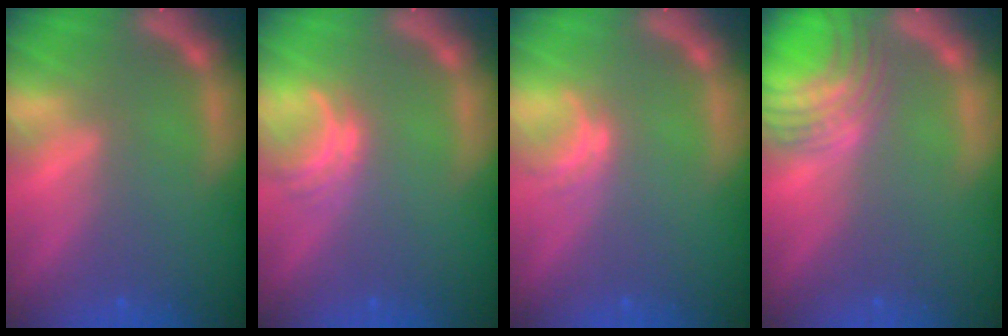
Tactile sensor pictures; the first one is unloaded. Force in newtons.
{"total": 2.5}
{"total": 1.5}
{"total": 7.5}